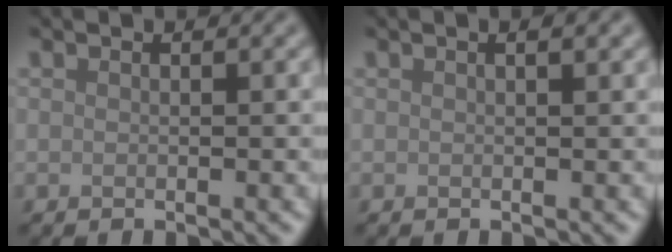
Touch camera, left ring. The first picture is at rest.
{"total": 1.0, "force": [0.5, 0.2, 0.8], "torque": [-0.011, 0.002, 0.007]}